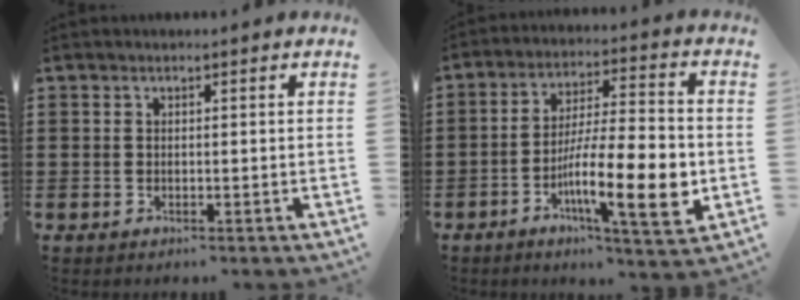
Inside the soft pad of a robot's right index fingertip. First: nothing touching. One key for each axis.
{"total": 14.6, "fx": -4.1, "fy": 3.1, "fz": 13.6, "tx": -0.242, "ty": -0.009, "tz": -0.074}